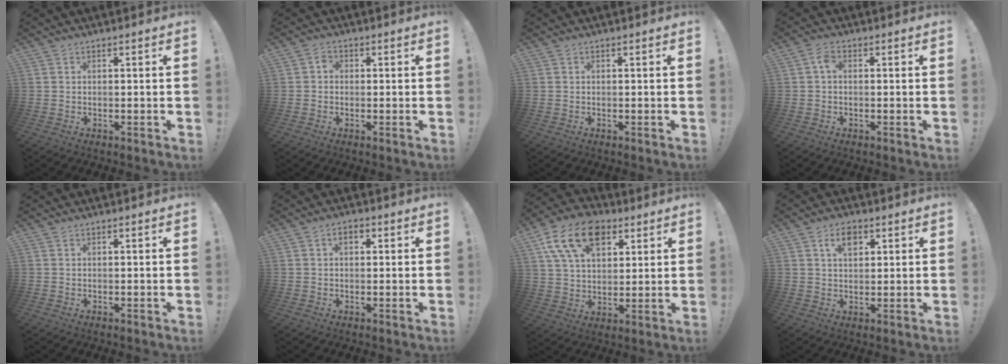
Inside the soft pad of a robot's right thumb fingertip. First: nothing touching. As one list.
[{"total": 2.2, "force": [-0.3, 1.9, 1.1], "torque": [-0.015, 0.007, -0.007]}, {"total": 0.0}, {"total": 2.9, "force": [0.3, 1.8, 2.2], "torque": [-0.039, 0.008, 0.004]}, {"total": 0.0}, {"total": 2.8, "force": [0.5, 1.8, 2.0], "torque": [-0.030, 0.005, 0.007]}, {"total": 17.2, "force": [8.2, 11.2, 10.3], "torque": [-0.170, -0.027, 0.153]}, {"total": 5.9, "force": [2.9, 3.8, 3.6], "torque": [-0.053, -0.001, 0.049]}]